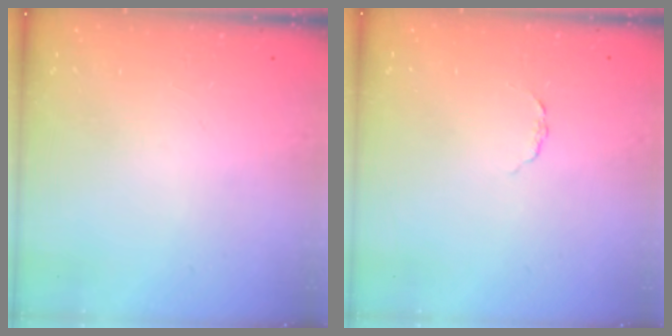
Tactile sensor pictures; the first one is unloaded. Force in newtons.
{"total": 1.5, "press": 1.5, "slide": 0.2}